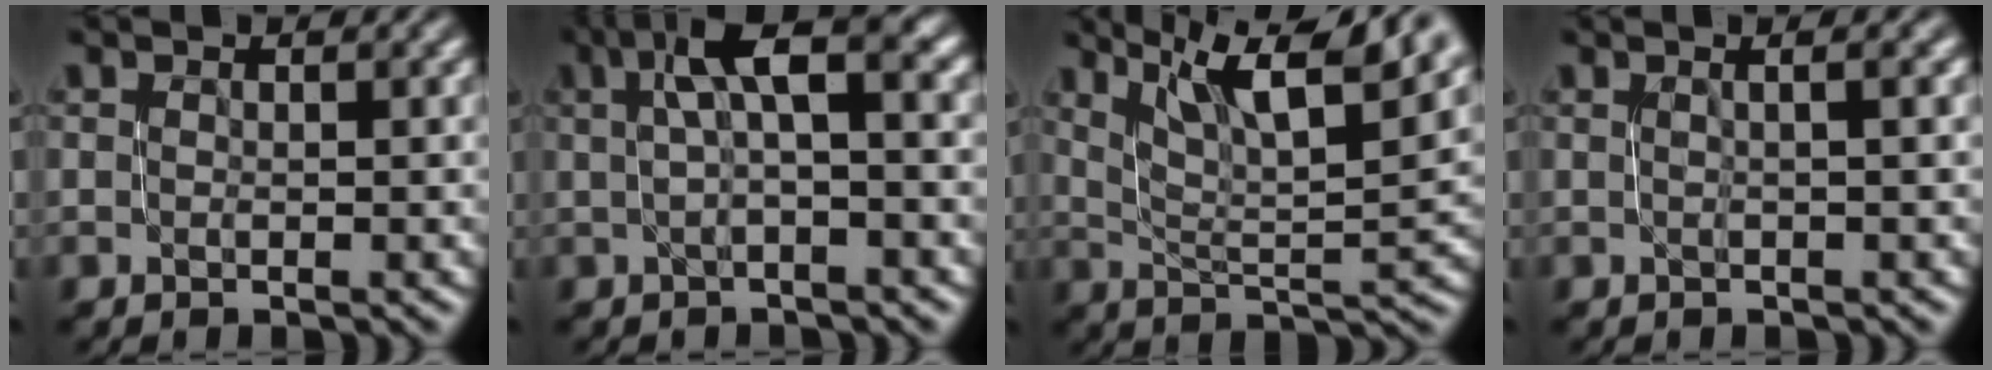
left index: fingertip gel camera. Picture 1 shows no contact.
{"total": 5.7, "force": [1.4, 1.5, 5.3], "torque": [-0.085, 0.022, 0.015]}
{"total": 11.6, "force": [7.9, 2.7, 8.1], "torque": [-0.133, 0.010, 0.134]}
{"total": 2.4, "force": [0.5, 0.7, 2.3], "torque": [-0.023, 0.008, -0.002]}